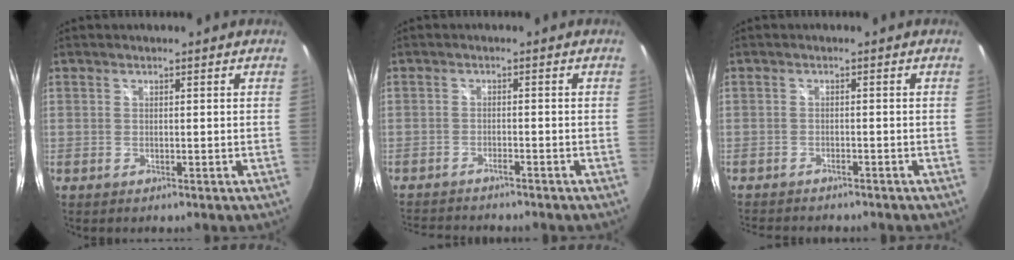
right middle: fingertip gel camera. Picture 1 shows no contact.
{"total": 7.3, "force": [-6.7, 1.1, 2.6], "torque": [-0.065, -0.011, -0.106]}
{"total": 5.8, "force": [-5.3, 1.4, 2.0], "torque": [-0.050, -0.013, -0.080]}